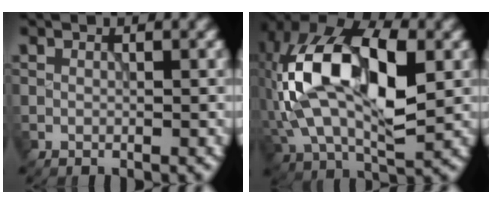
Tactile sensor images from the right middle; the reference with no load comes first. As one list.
[{"total": 15.2, "force": [1.6, 8.1, 12.7], "torque": [-0.241, 0.023, 0.015]}]